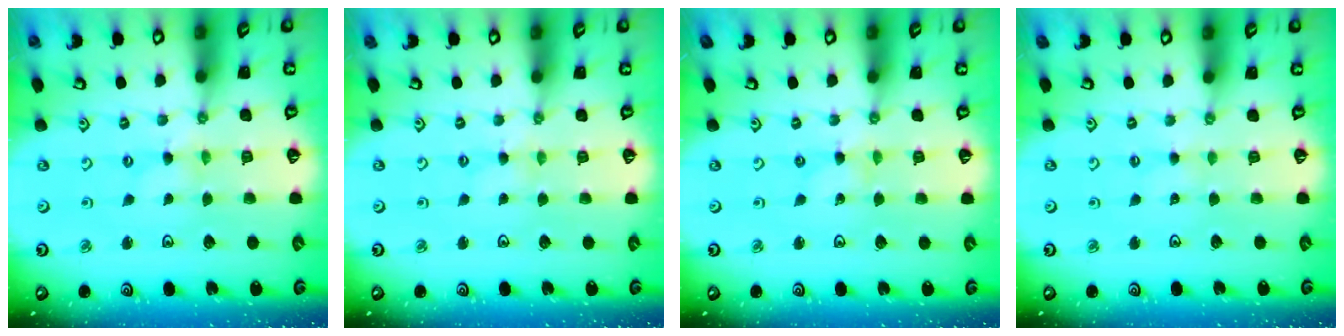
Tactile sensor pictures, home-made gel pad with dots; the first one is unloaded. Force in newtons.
{"total": 1.8, "press": 1.8, "slide": 0.3}
{"total": 0.0}
{"total": 1.1, "press": 1.0, "slide": 0.3}